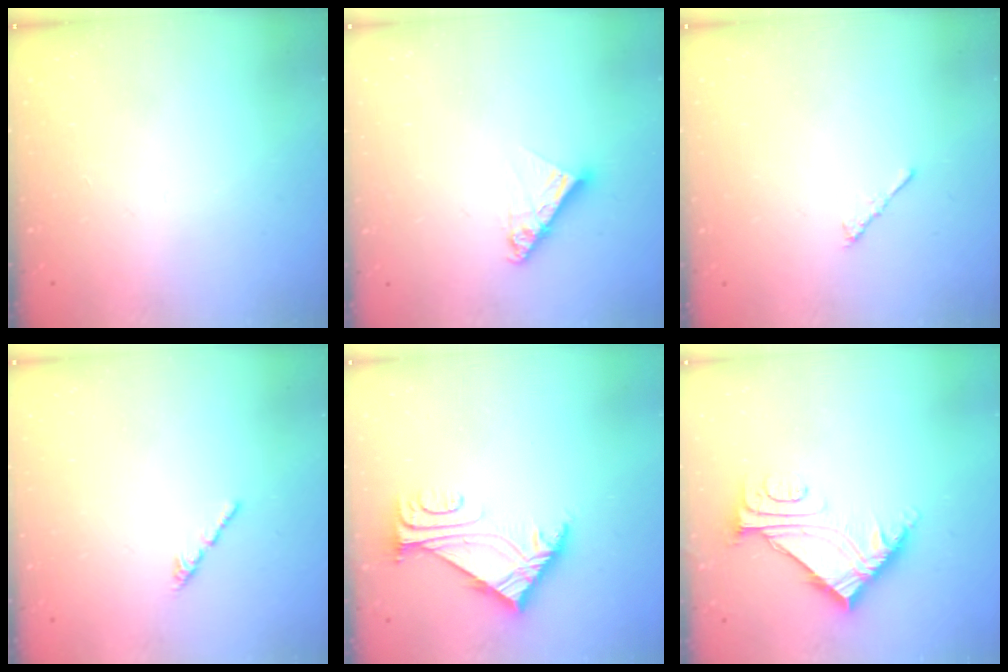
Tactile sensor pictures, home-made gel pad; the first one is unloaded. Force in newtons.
{"total": 8.1, "press": 8.1, "slide": 0.7}
{"total": 2.3, "press": 2.2, "slide": 0.6}
{"total": 0.8, "press": 0.7, "slide": 0.5}
{"total": 5.8, "press": 5.8, "slide": 1.0}
{"total": 8.0, "press": 8.0, "slide": 0.8}